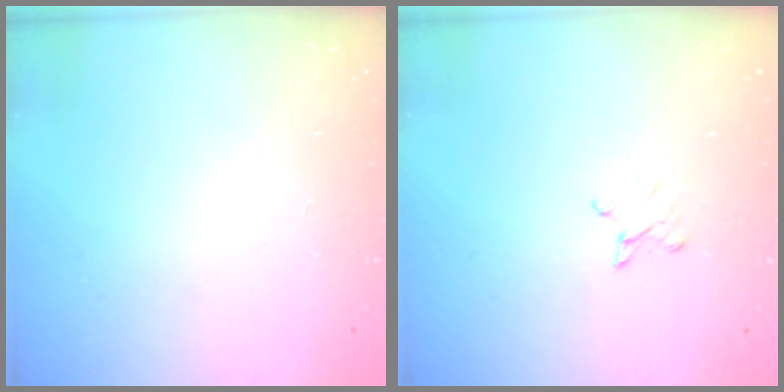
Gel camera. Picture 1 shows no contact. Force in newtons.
{"total": 2.6, "press": 2.6, "slide": 0.3}